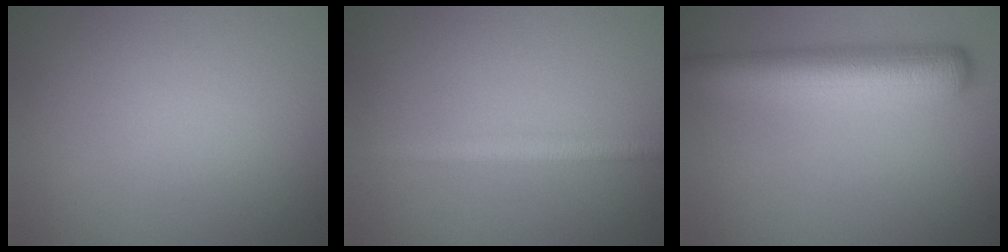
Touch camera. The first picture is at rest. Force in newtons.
{"total": 2.2, "press": 2.2, "slide": 0.1}
{"total": 6.3, "press": 6.3, "slide": 0.4}